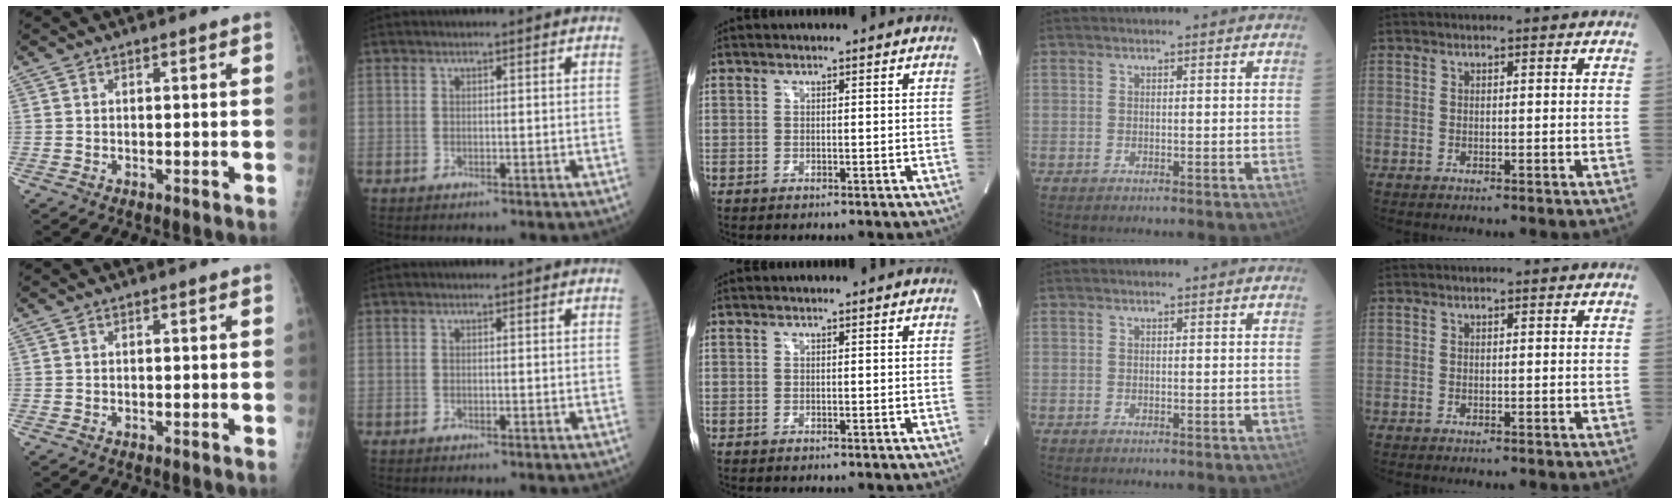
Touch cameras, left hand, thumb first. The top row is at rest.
{}